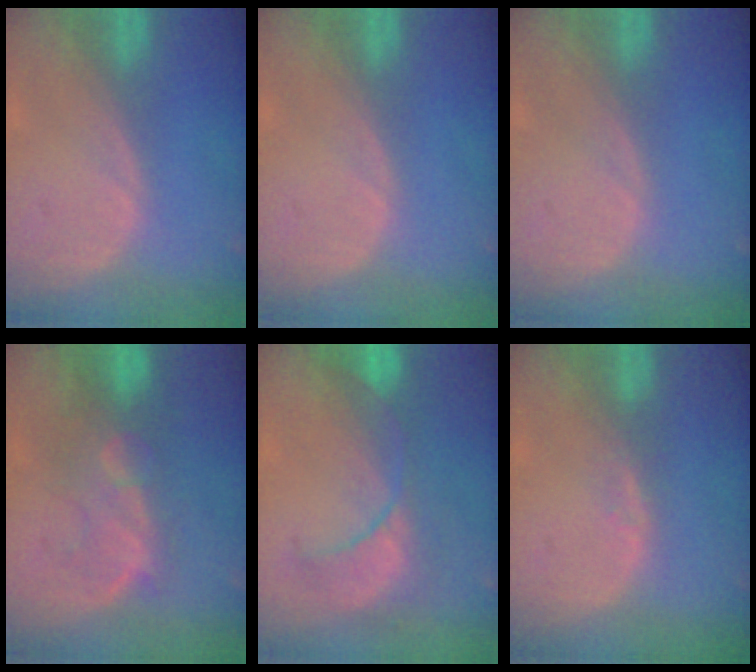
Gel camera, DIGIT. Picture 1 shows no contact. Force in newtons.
{"total": 0.0}
{"total": 0.0}
{"total": 8.8, "press": 8.2, "slide": 3.2}
{"total": 8.5, "press": 8.4, "slide": 1.4}
{"total": 1.9, "press": 1.4, "slide": 1.3}